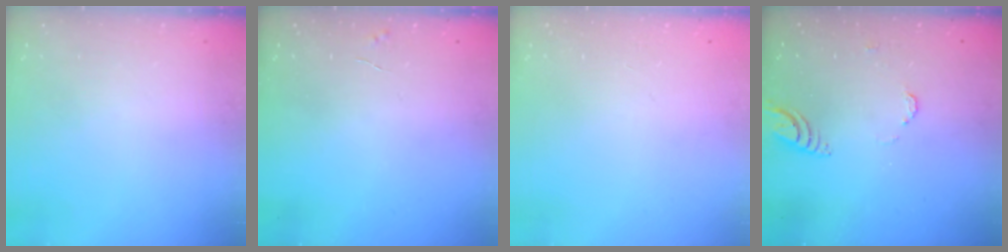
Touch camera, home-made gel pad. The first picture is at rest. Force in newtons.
{"total": 2.8, "press": 2.8, "slide": 0.3}
{"total": 0.0}
{"total": 4.8, "press": 4.8, "slide": 0.6}